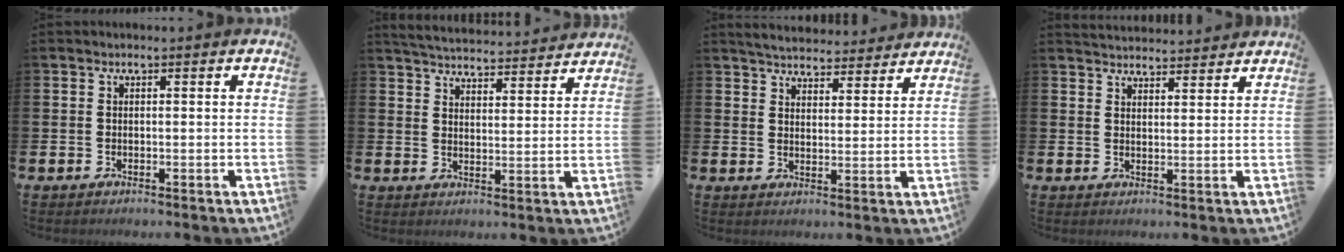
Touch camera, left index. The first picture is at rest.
{"total": 5.1, "force": [5.1, 0.4, 0.2], "torque": [-0.017, -0.043, 0.089]}
{"total": 4.8, "force": [4.8, 0.8, 0.2], "torque": [-0.017, -0.033, 0.082]}
{"total": 3.6, "force": [3.6, 0.5, -0.1], "torque": [-0.002, -0.020, 0.065]}